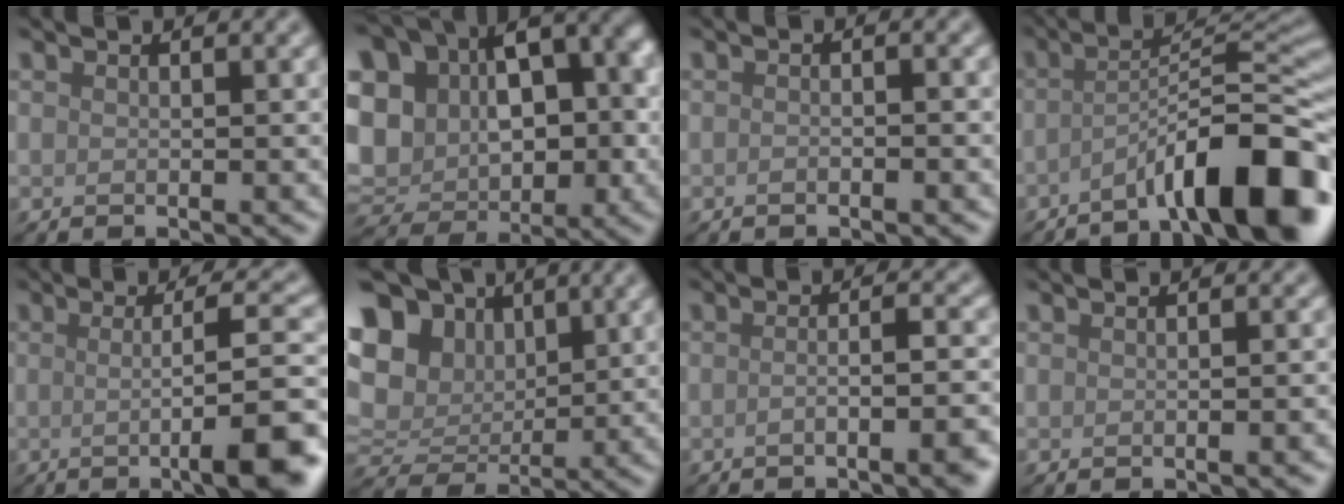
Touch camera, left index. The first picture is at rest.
{"total": 14.9, "force": [0.9, 11.8, 9.1], "torque": [-0.166, 0.009, 0.038]}
{"total": 1.2, "force": [-0.4, 0.4, 1.0], "torque": [-0.005, -0.003, -0.014]}
{"total": 10.0, "force": [-5.2, 2.1, 8.3], "torque": [-0.106, 0.021, -0.088]}
{"total": 10.0, "force": [-1.3, 2.1, 9.7], "torque": [-0.115, -0.001, -0.023]}
{"total": 12.3, "force": [4.1, 9.2, 7.1], "torque": [-0.141, 0.036, 0.058]}
{"total": 5.5, "force": [-2.0, 1.5, 4.9], "torque": [-0.049, 0.003, -0.033]}
{"total": 1.4, "force": [-0.4, 0.4, 1.3], "torque": [-0.008, 0.001, -0.006]}